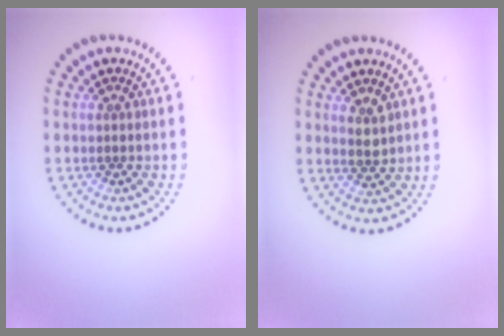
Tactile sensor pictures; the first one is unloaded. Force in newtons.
{"total": 1.6, "press": 1.5, "slide": 0.7}